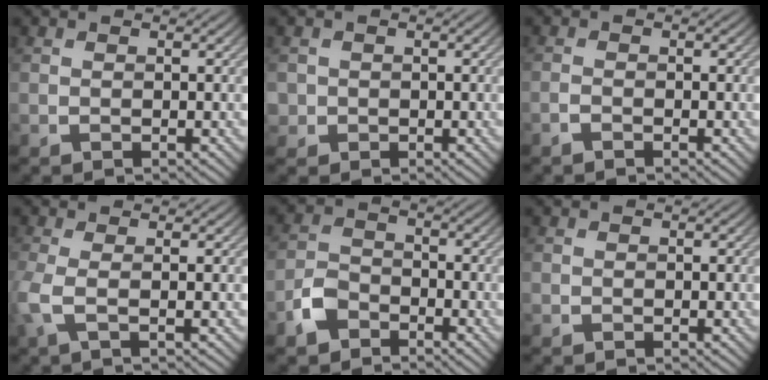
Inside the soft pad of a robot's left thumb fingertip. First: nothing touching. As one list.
[{"total": 1.6, "force": [-0.1, 1.6, 0.1], "torque": [0.000, -0.004, -0.004]}, {"total": 1.0, "force": [-0.8, 0.2, 0.5], "torque": [-0.013, 0.002, -0.021]}, {"total": 3.2, "force": [-0.2, 0.6, 3.1], "torque": [-0.077, -0.004, -0.017]}, {"total": 4.4, "force": [-2.8, 2.8, 1.9], "torque": [-0.048, 0.002, -0.070]}, {"total": 0.0}]